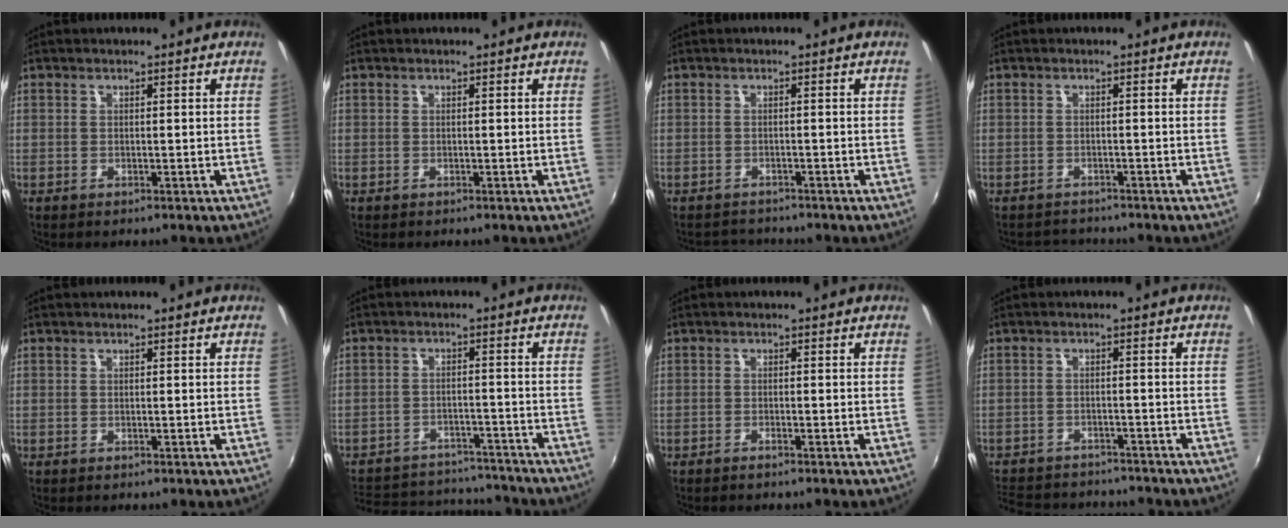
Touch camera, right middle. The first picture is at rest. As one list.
[{"total": 0.0}, {"total": 3.2, "force": [-3.1, 0.8, 0.2], "torque": [-0.013, -0.001, -0.050]}, {"total": 3.2, "force": [-3.0, 0.9, 0.1], "torque": [-0.012, -0.001, -0.050]}, {"total": 0.0}, {"total": 18.9, "force": [-16.0, 7.5, 6.5], "torque": [-0.157, 0.025, -0.205]}, {"total": 1.1, "force": [-1.0, 0.1, 0.5], "torque": [-0.014, -0.001, -0.022]}, {"total": 14.3, "force": [-12.5, 4.8, 4.9], "torque": [-0.124, 0.002, -0.182]}]